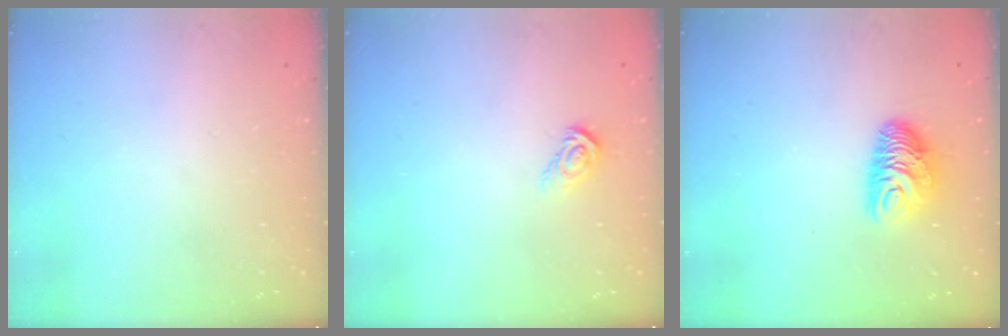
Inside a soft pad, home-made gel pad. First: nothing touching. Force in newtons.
{"total": 5.7, "press": 5.7, "slide": 0.1}
{"total": 9.2, "press": 9.2, "slide": 0.7}